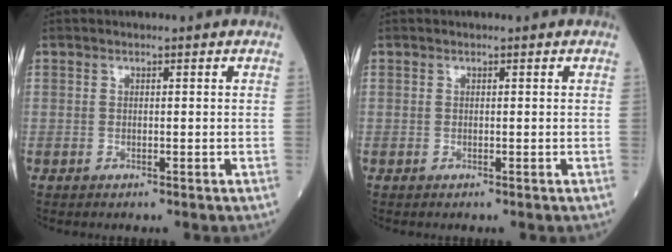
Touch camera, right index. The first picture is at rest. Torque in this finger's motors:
{"motor_torque": [0.00, 0.00, 0.00, 0.00]}